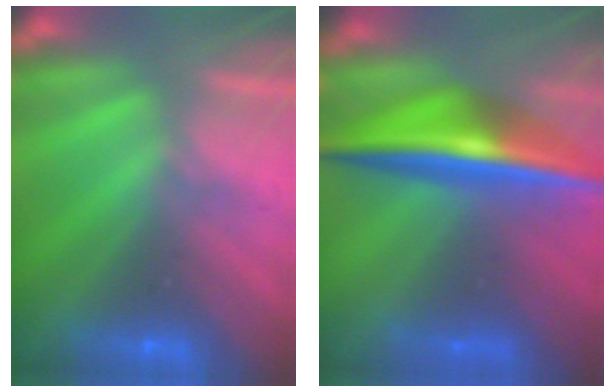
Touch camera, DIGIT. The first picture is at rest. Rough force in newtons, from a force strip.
{"total": 7.5}